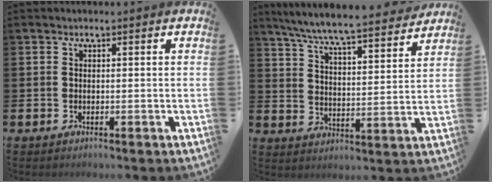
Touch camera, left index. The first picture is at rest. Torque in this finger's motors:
{"motor_torque": [1.10, -1.04, 0.25, 0.21]}